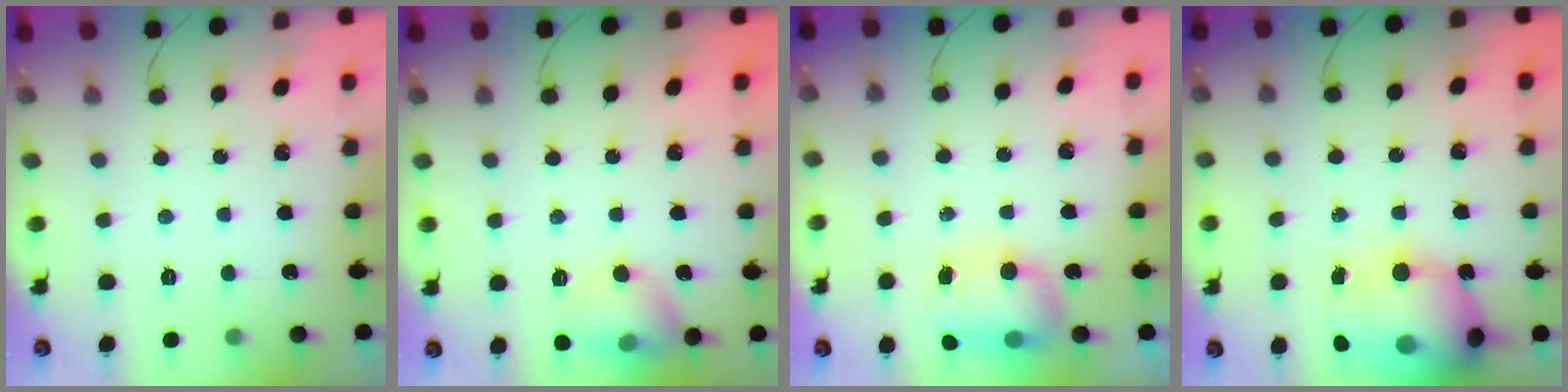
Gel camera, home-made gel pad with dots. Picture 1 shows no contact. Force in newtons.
{"total": 10.6, "press": 10.5, "slide": 1.6}
{"total": 8.1, "press": 7.7, "slide": 2.4}
{"total": 24.2, "press": 23.7, "slide": 5.0}